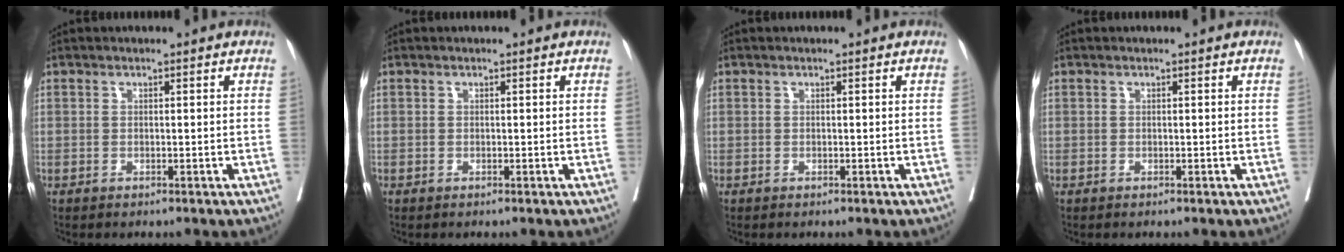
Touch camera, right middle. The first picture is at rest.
{"total": 0.0}
{"total": 0.0}
{"total": 0.0}